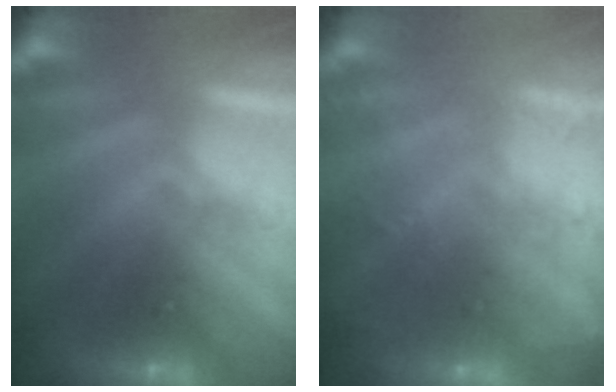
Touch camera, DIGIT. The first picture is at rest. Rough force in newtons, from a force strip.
{"total": 9.1}